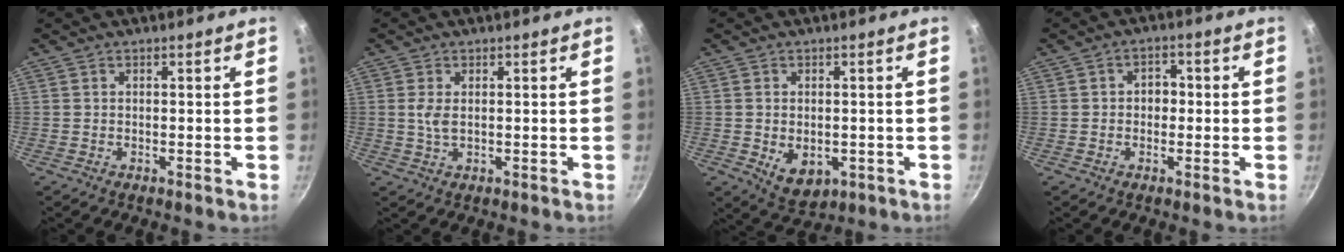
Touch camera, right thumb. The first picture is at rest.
{"total": 2.7, "force": [0.4, 1.4, 2.3], "torque": [-0.044, -0.004, 0.010]}
{"total": 6.7, "force": [-1.1, 4.6, 4.7], "torque": [-0.060, -0.009, -0.004]}
{"total": 3.3, "force": [-0.2, 2.6, 1.9], "torque": [-0.005, 0.010, -0.007]}